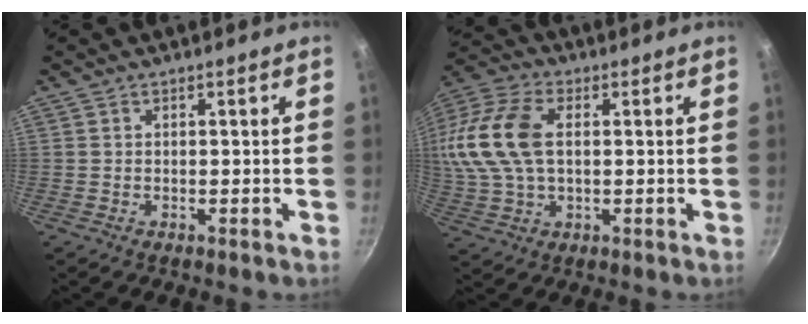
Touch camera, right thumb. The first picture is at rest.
{"total": 18.0, "force": [2.5, 11.1, 14.0], "torque": [-0.301, 0.023, 0.036]}